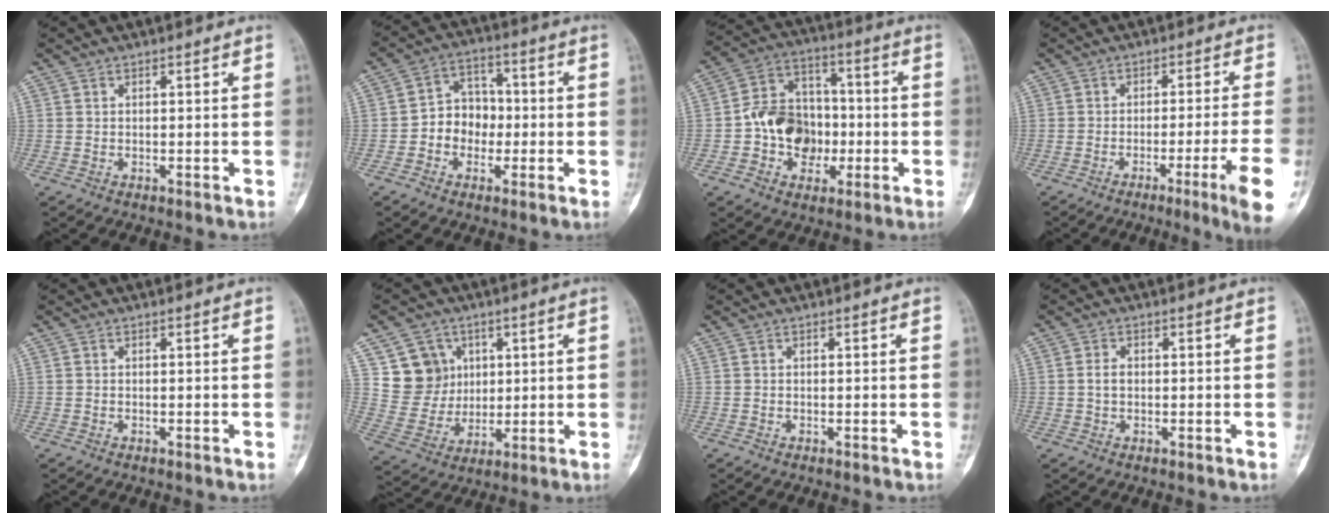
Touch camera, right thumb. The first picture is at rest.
{"total": 8.3, "force": [-1.3, 7.0, 4.3], "torque": [-0.026, 0.031, -0.035]}
{"total": 13.4, "force": [-2.3, 10.8, 7.5], "torque": [-0.082, 0.036, -0.043]}
{"total": 10.3, "force": [-4.7, -0.5, 9.1], "torque": [-0.135, 0.000, -0.068]}
{"total": 0.0}
{"total": 10.5, "force": [4.2, 9.3, 2.6], "torque": [-0.007, -0.021, 0.089]}
{"total": 0.0}
{"total": 2.1, "force": [0.0, 1.4, 1.5], "torque": [-0.027, 0.005, 0.001]}